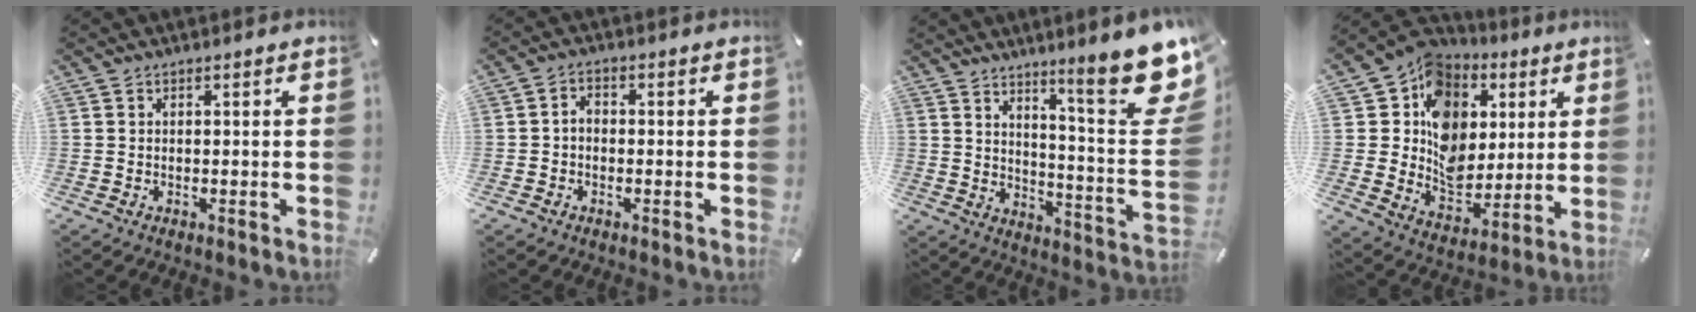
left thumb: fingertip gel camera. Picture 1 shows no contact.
{"total": 2.2, "force": [-1.0, 1.5, 1.3], "torque": [-0.024, 0.009, -0.021]}
{"total": 17.8, "force": [11.3, 3.2, 13.4], "torque": [-0.197, -0.086, 0.177]}
{"total": 14.3, "force": [2.9, 12.7, 5.9], "torque": [-0.087, -0.027, 0.061]}